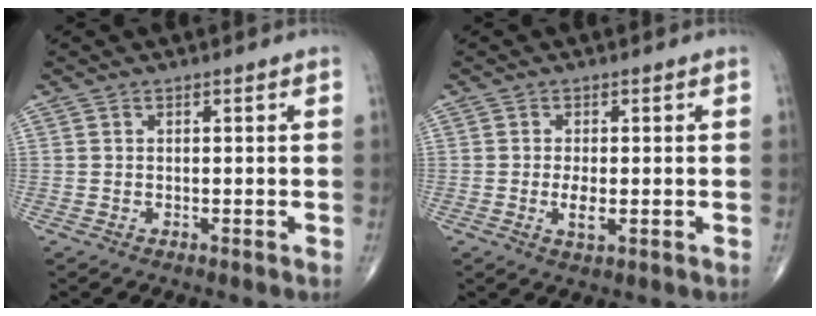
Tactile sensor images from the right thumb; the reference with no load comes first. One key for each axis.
{"total": 3.0, "fx": -0.5, "fy": 1.1, "fz": 2.7, "tx": -0.056, "ty": -0.006, "tz": -0.010}